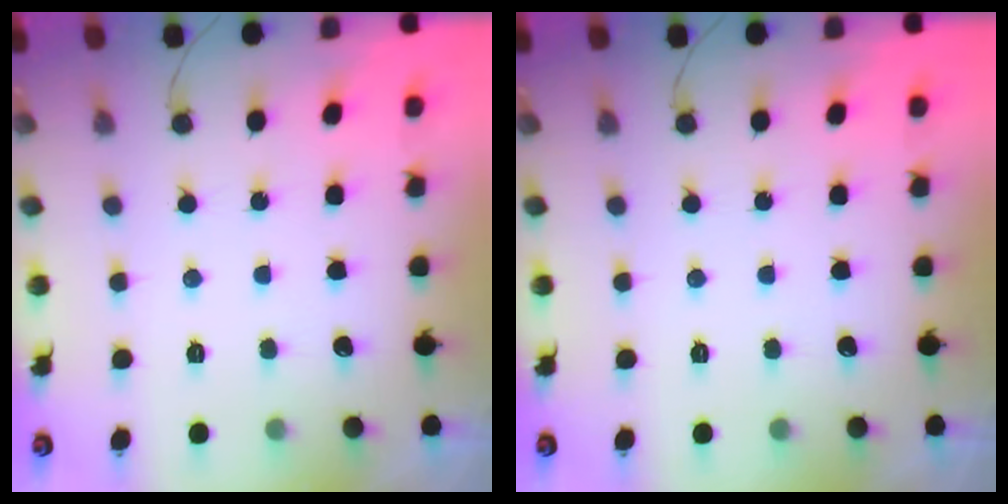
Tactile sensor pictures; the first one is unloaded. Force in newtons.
{"total": 0.0}